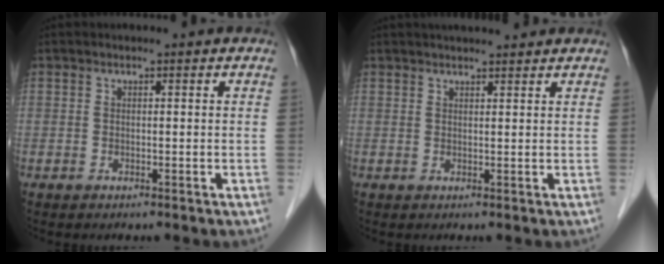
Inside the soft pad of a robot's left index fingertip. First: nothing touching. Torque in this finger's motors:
{"motor_torque": [0.04, -0.44, 0.16, 0.04]}